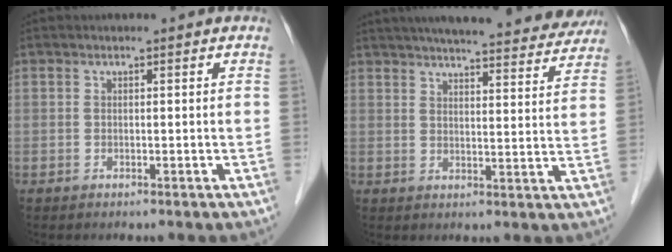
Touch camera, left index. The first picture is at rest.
{"total": 25.5, "force": [22.9, 4.0, 10.5], "torque": [-0.161, -0.005, 0.285]}